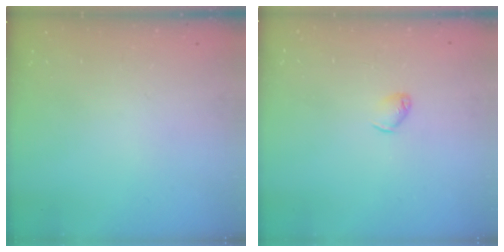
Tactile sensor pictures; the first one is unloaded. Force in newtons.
{"total": 3.1, "press": 3.1, "slide": 0.5}